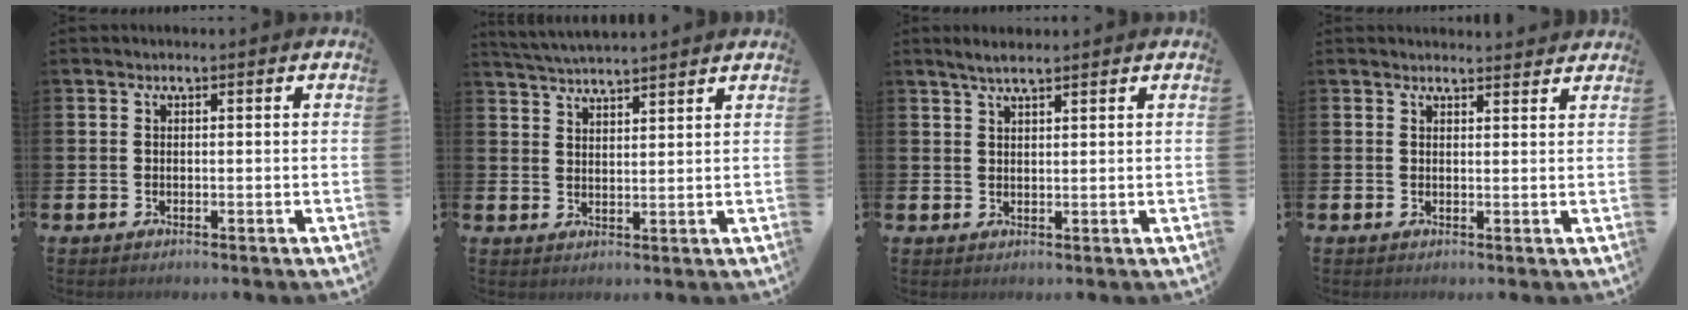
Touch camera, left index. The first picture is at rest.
{"total": 4.0, "force": [4.0, -0.2, 0.3], "torque": [-0.019, -0.018, 0.072]}
{"total": 2.9, "force": [2.4, 0.5, 1.5], "torque": [-0.019, -0.005, 0.041]}
{"total": 1.8, "force": [1.8, 0.1, -0.1], "torque": [0.012, -0.013, 0.030]}